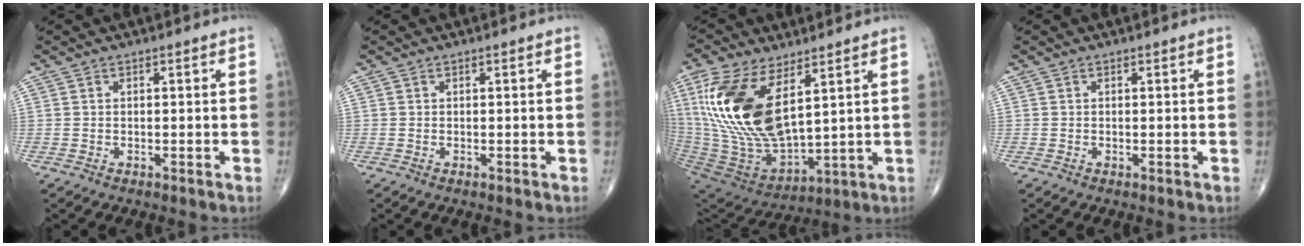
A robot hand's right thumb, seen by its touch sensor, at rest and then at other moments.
{"total": 0.0}
{"total": 22.1, "force": [7.3, 10.6, 17.9], "torque": [-0.370, -0.037, 0.151]}
{"total": 0.0}